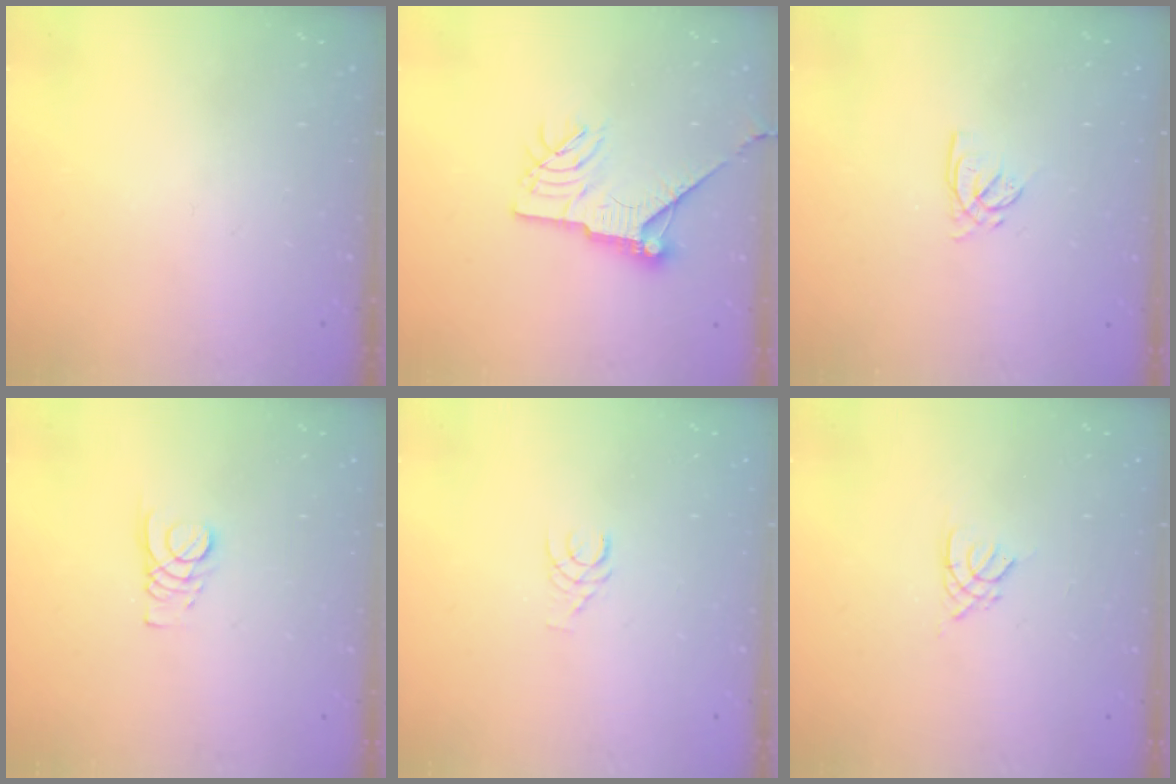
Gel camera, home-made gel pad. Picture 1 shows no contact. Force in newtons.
{"total": 12.0, "press": 12.0, "slide": 1.1}
{"total": 2.8, "press": 2.8, "slide": 0.1}
{"total": 3.4, "press": 3.4, "slide": 0.5}
{"total": 3.6, "press": 3.6, "slide": 0.4}
{"total": 2.8, "press": 2.7, "slide": 0.5}